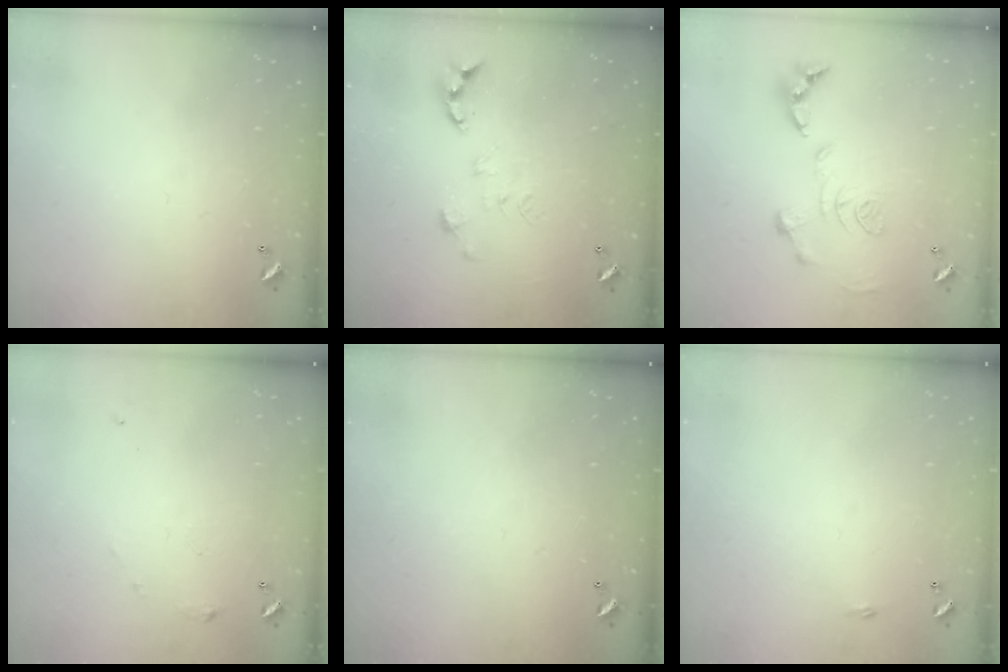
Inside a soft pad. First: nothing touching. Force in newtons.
{"total": 0.0}
{"total": 1.2, "press": 0.4, "slide": 1.1}
{"total": 5.9, "press": 5.9, "slide": 0.8}
{"total": 0.0}
{"total": 2.2, "press": 2.1, "slide": 0.4}